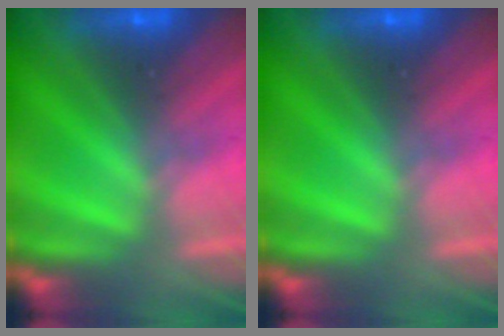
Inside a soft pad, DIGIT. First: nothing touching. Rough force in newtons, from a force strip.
{"total": 0.0}